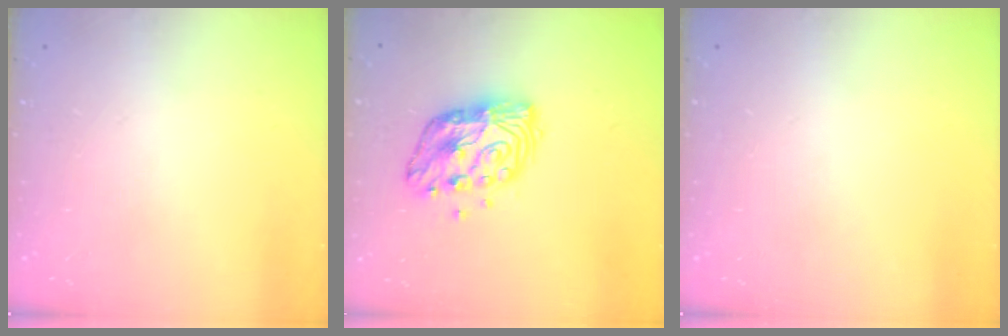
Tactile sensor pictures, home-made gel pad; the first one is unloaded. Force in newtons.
{"total": 12.7, "press": 12.6, "slide": 1.0}
{"total": 0.0}